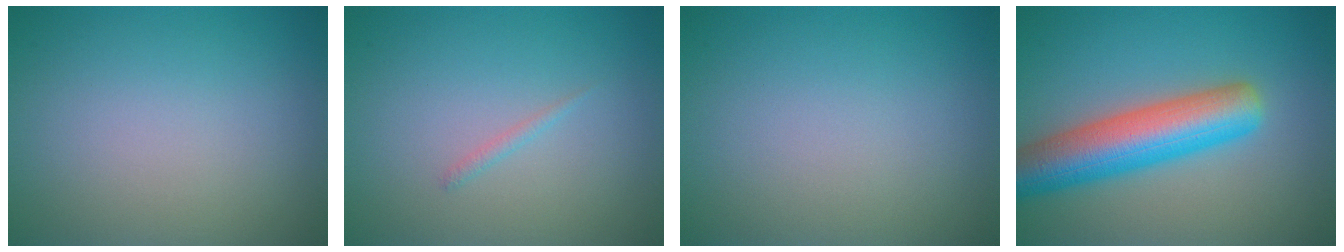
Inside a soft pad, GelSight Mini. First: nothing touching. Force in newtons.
{"total": 0.6, "press": 0.6, "slide": 0.1}
{"total": 0.0}
{"total": 7.9, "press": 7.8, "slide": 0.3}